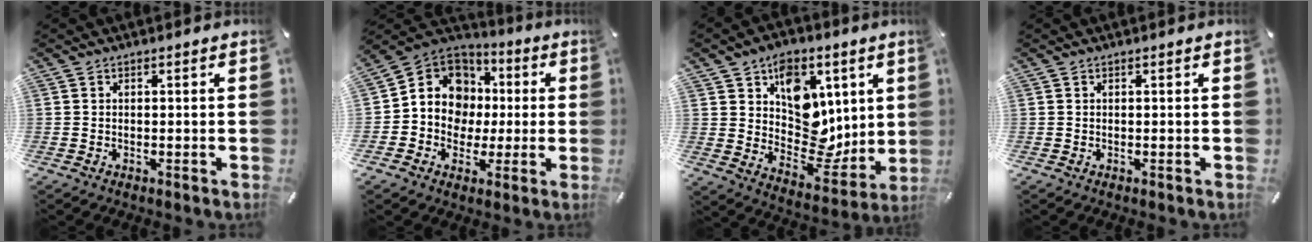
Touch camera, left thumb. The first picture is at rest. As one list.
[{"total": 10.9, "force": [0.6, 10.4, 3.1], "torque": [-0.062, -0.007, 0.018]}, {"total": 13.1, "force": [4.6, 10.8, 5.7], "torque": [-0.064, -0.055, 0.092]}, {"total": 0.0}]